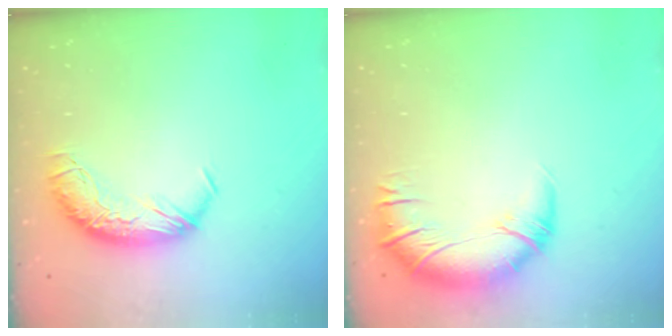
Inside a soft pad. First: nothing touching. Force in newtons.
{"total": 3.2, "press": 1.4, "slide": 2.9}